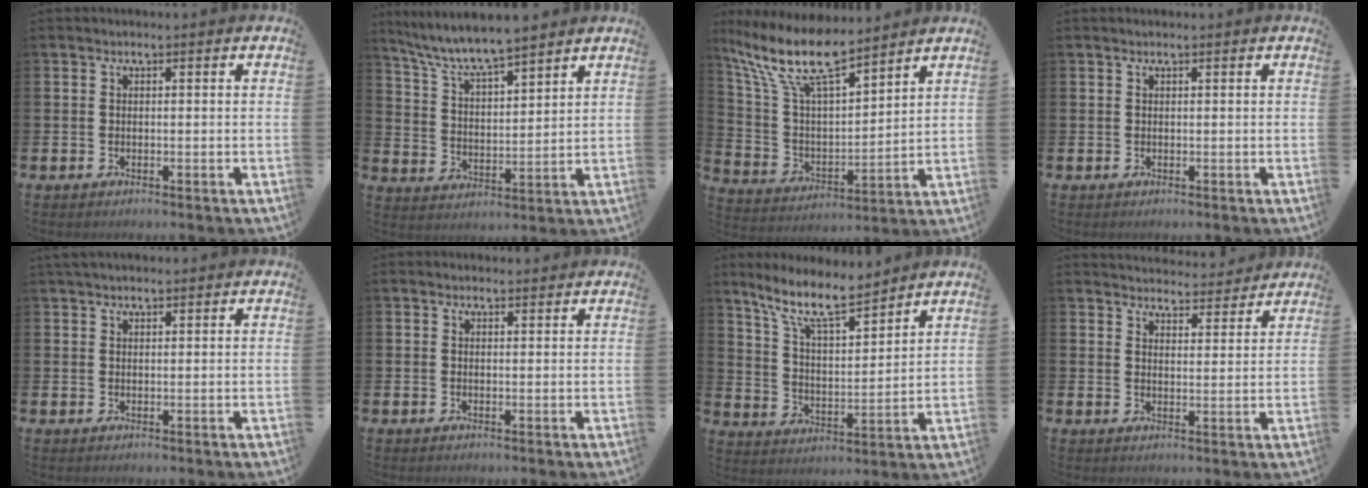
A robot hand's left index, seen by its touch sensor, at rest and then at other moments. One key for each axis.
{"total": 7.2, "fx": 6.8, "fy": 0.7, "fz": 2.4, "tx": -0.079, "ty": -0.040, "tz": 0.120}
{"total": 12.2, "fx": 10.0, "fy": 2.6, "fz": 6.5, "tx": -0.167, "ty": -0.047, "tz": 0.175}
{"total": 0.0}
{"total": 1.7, "fx": 1.5, "fy": 0.5, "fz": 0.6, "tx": -0.005, "ty": -0.001, "tz": 0.025}
{"total": 0.8, "fx": 0.8, "fy": 0.2, "fz": 0.1, "tx": 0.006, "ty": -0.001, "tz": 0.013}
{"total": 10.1, "fx": 8.7, "fy": 2.0, "fz": 4.9, "tx": -0.121, "ty": -0.040, "tz": 0.155}
{"total": 4.1, "fx": 4.0, "fy": 0.5, "fz": 0.0, "tx": -0.002, "ty": -0.034, "tz": 0.069}